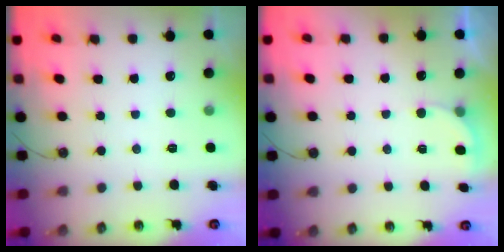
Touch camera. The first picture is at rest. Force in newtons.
{"total": 3.5, "press": 3.5, "slide": 0.6}